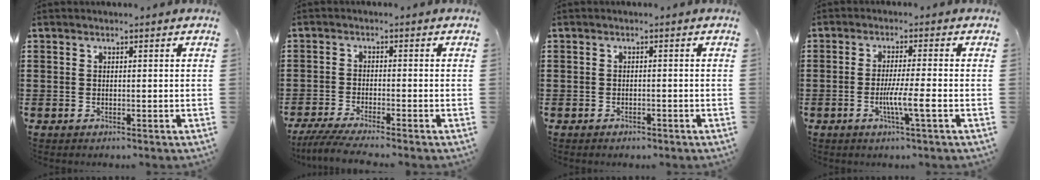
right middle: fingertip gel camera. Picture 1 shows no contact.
{"total": 3.5, "force": [-3.1, -0.1, 1.7], "torque": [-0.043, -0.013, -0.063]}
{"total": 0.7, "force": [-0.7, 0.2, 0.1], "torque": [-0.003, 0.001, -0.015]}
{"total": 5.2, "force": [-1.7, 0.0, 4.9], "torque": [-0.083, -0.008, -0.030]}